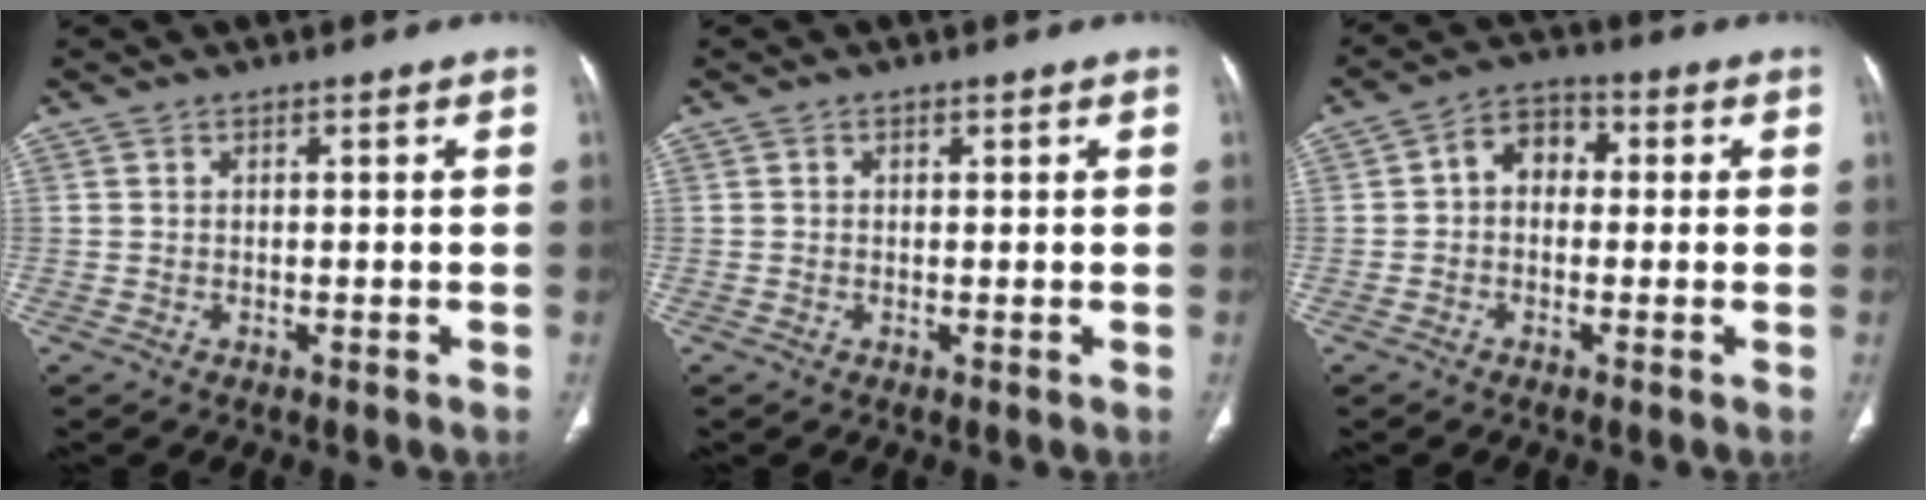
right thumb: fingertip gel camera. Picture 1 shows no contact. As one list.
[{"total": 0.6, "force": [0.2, 0.5, 0.2], "torque": [0.001, 0.000, 0.003]}, {"total": 6.0, "force": [0.2, 4.6, 3.8], "torque": [-0.034, 0.020, -0.011]}]